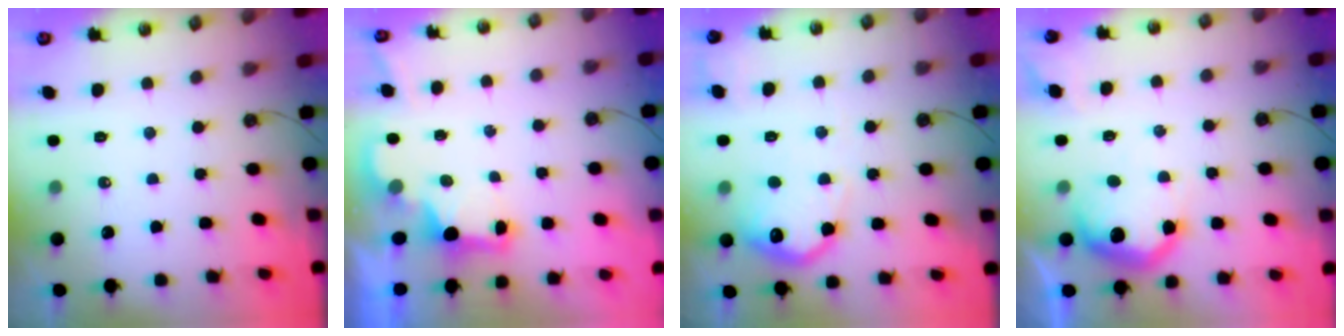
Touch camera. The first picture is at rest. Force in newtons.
{"total": 2.3, "press": 2.2, "slide": 0.7}
{"total": 16.9, "press": 16.9, "slide": 1.2}
{"total": 15.2, "press": 15.1, "slide": 1.4}